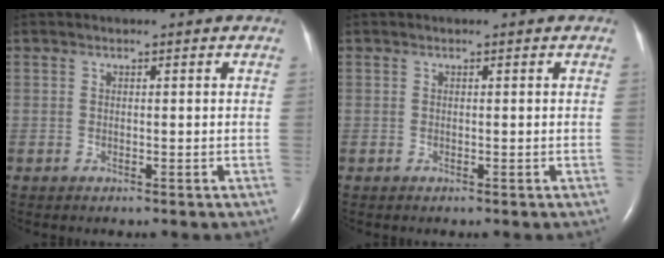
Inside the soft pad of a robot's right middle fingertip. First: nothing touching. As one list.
[{"total": 0.0}]